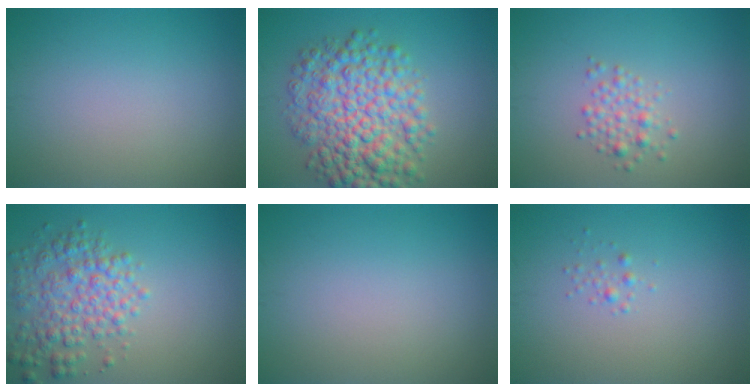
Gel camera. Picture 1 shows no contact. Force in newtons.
{"total": 8.6, "press": 8.6, "slide": 0.0}
{"total": 1.9, "press": 1.9, "slide": 0.1}
{"total": 4.7, "press": 4.7, "slide": 0.2}
{"total": 0.0}
{"total": 0.7, "press": 0.7, "slide": 0.0}